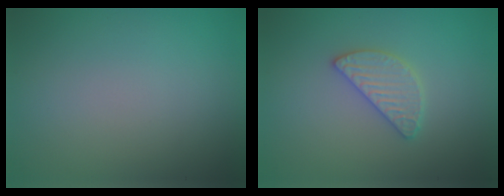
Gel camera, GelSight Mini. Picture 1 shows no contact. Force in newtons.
{"total": 2.6, "press": 2.6, "slide": 0.3}